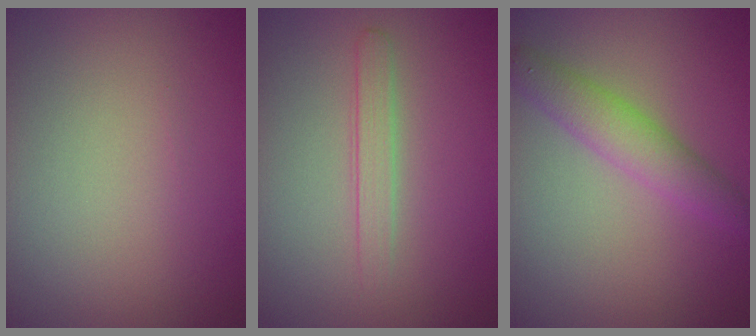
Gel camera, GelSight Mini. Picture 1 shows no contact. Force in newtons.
{"total": 1.6, "press": 1.6, "slide": 0.0}
{"total": 3.0, "press": 3.0, "slide": 0.1}